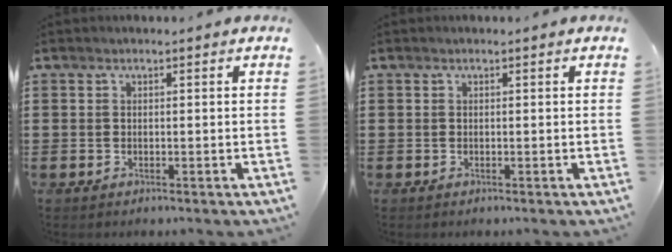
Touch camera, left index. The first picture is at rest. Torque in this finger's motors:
{"motor_torque": [0.01, -0.02, 0.08, 0.01]}